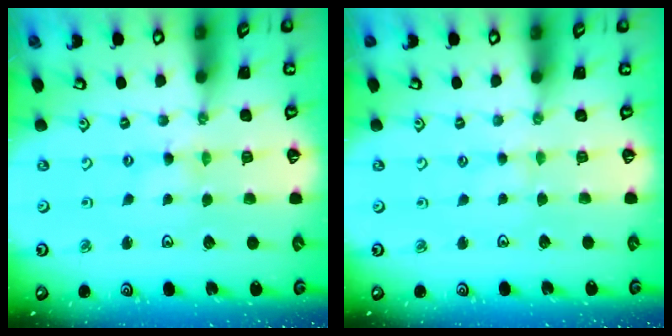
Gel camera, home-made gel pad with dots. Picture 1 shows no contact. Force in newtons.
{"total": 1.8, "press": 1.7, "slide": 0.4}